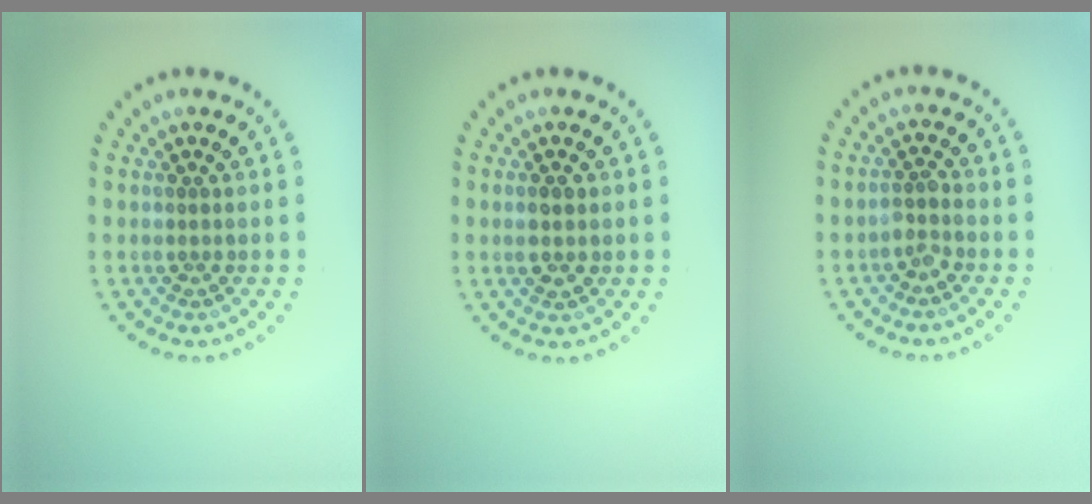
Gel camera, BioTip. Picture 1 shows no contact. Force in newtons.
{"total": 1.4, "press": 1.4, "slide": 0.2}
{"total": 1.3, "press": 1.1, "slide": 0.7}